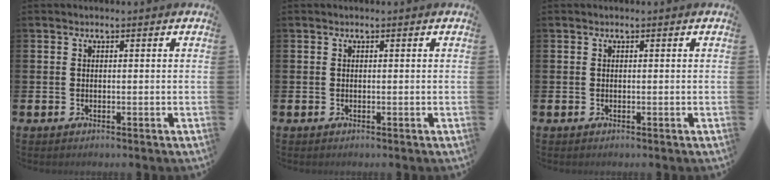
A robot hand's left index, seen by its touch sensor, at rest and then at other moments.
{"total": 0.0}
{"total": 0.0}